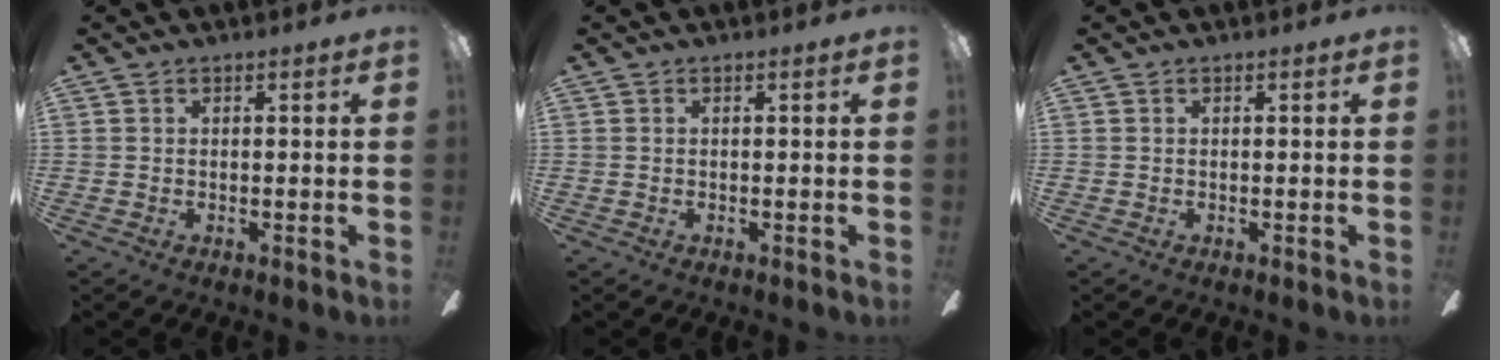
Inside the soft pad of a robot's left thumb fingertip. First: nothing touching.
{"total": 0.0}
{"total": 0.0}